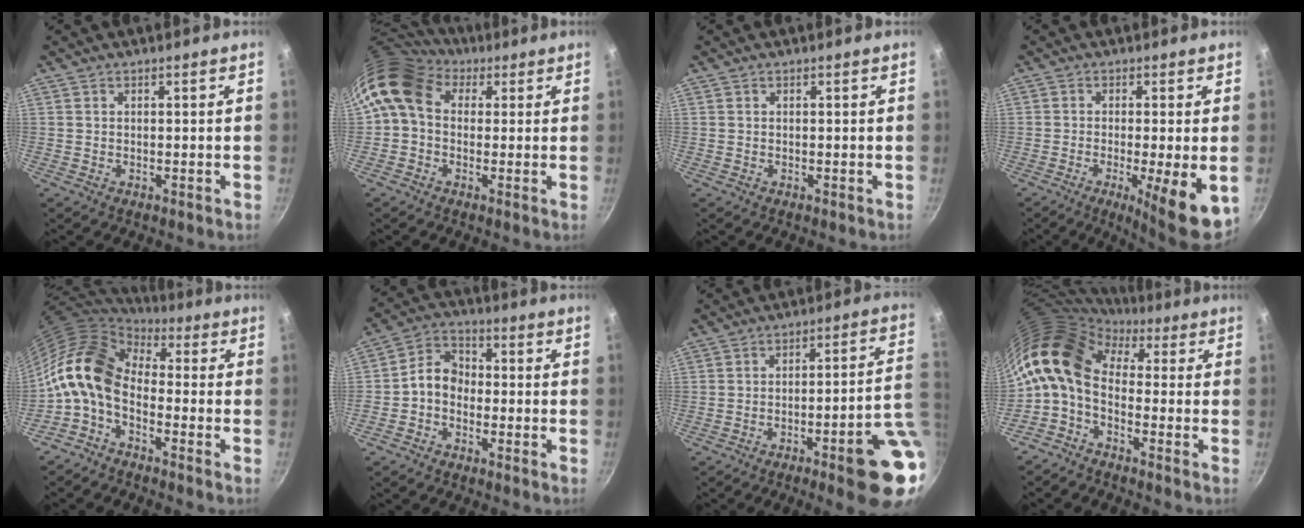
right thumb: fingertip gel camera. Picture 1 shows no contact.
{"total": 10.5, "force": [2.7, 8.2, 6.0], "torque": [-0.098, 0.012, 0.025]}
{"total": 0.0}
{"total": 10.5, "force": [-2.8, 1.7, 10.0], "torque": [-0.142, -0.006, -0.036]}
{"total": 13.2, "force": [-2.1, 8.2, 10.1], "torque": [-0.180, 0.036, -0.061]}
{"total": 6.2, "force": [-1.7, 4.8, 3.5], "torque": [-0.046, 0.033, -0.049]}
{"total": 14.8, "force": [-4.5, 2.3, 14.0], "torque": [-0.157, 0.029, -0.057]}
{"total": 12.6, "force": [1.1, 7.7, 9.9], "torque": [-0.184, 0.022, -0.001]}